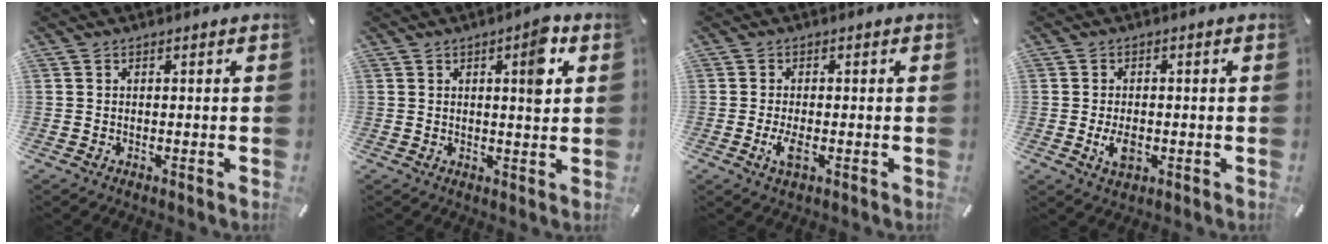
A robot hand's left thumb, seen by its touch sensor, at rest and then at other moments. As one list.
[{"total": 6.9, "force": [2.5, 1.9, 6.1], "torque": [-0.068, -0.017, 0.028]}, {"total": 3.6, "force": [-1.0, 1.3, 3.2], "torque": [-0.075, -0.005, -0.021]}, {"total": 4.5, "force": [-1.1, 2.6, 3.5], "torque": [-0.082, -0.001, -0.021]}]